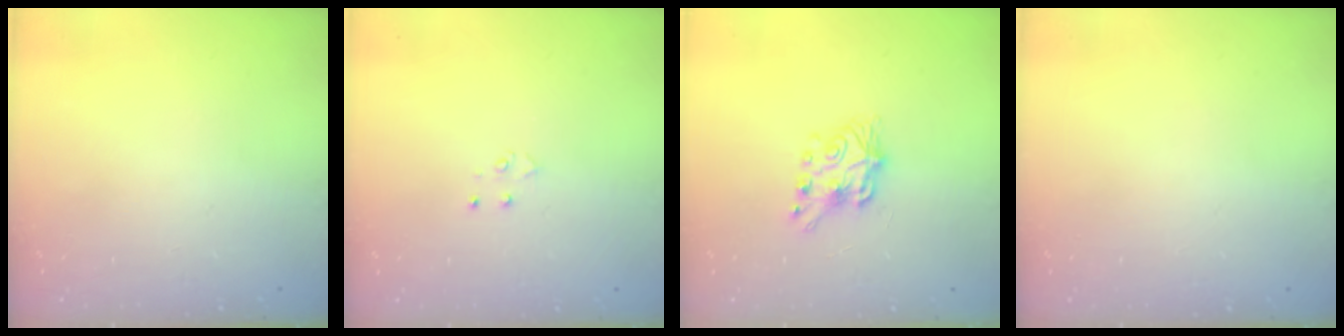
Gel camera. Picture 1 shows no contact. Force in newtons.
{"total": 3.1, "press": 3.1, "slide": 0.6}
{"total": 7.2, "press": 7.2, "slide": 0.4}
{"total": 0.0}